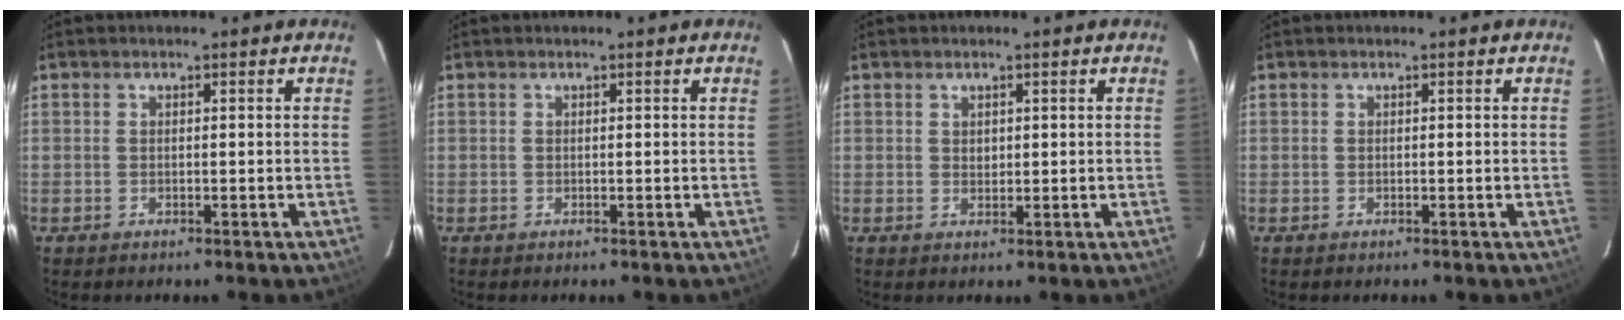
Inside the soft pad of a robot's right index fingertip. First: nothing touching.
{"total": 0.0}
{"total": 1.2, "force": [0.6, 1.0, 0.3], "torque": [-0.002, 0.003, 0.010]}
{"total": 0.0}